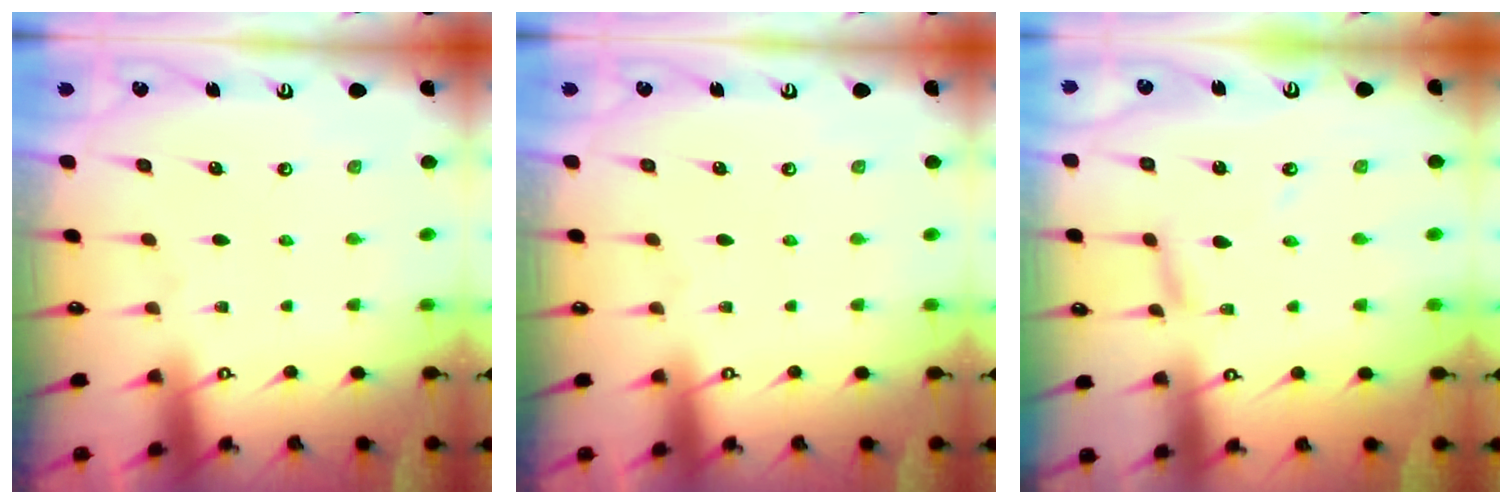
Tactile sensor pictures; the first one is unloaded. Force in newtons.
{"total": 0.0}
{"total": 3.8, "press": 3.7, "slide": 0.4}